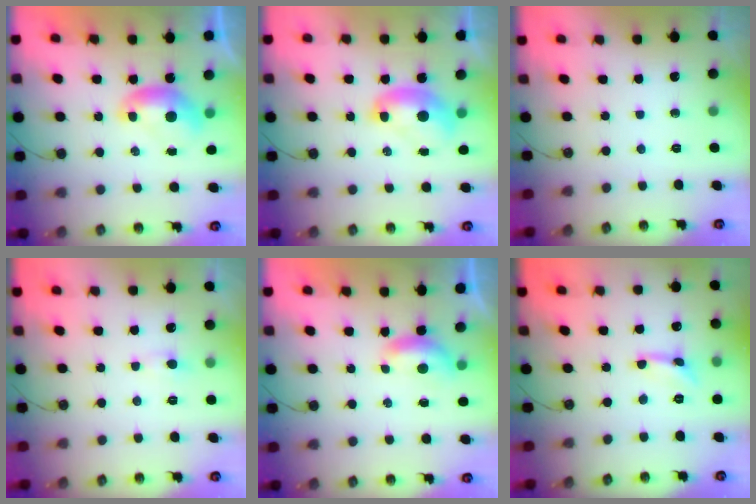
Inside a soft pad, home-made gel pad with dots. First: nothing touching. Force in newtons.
{"total": 2.0, "press": 2.0, "slide": 0.0}
{"total": 0.0}
{"total": 1.6, "press": 1.6, "slide": 0.5}
{"total": 1.2, "press": 1.1, "slide": 0.5}
{"total": 0.9, "press": 0.8, "slide": 0.3}